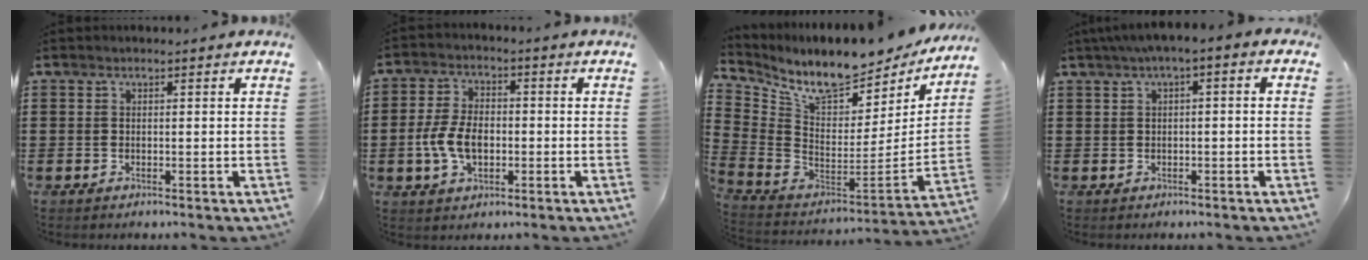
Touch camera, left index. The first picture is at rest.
{"total": 6.9, "force": [-1.4, 4.0, 5.4], "torque": [-0.122, 0.002, -0.030]}
{"total": 9.1, "force": [7.5, 2.5, 4.5], "torque": [-0.119, -0.068, 0.129]}
{"total": 2.0, "force": [-1.0, 0.4, 1.6], "torque": [-0.028, 0.002, -0.022]}